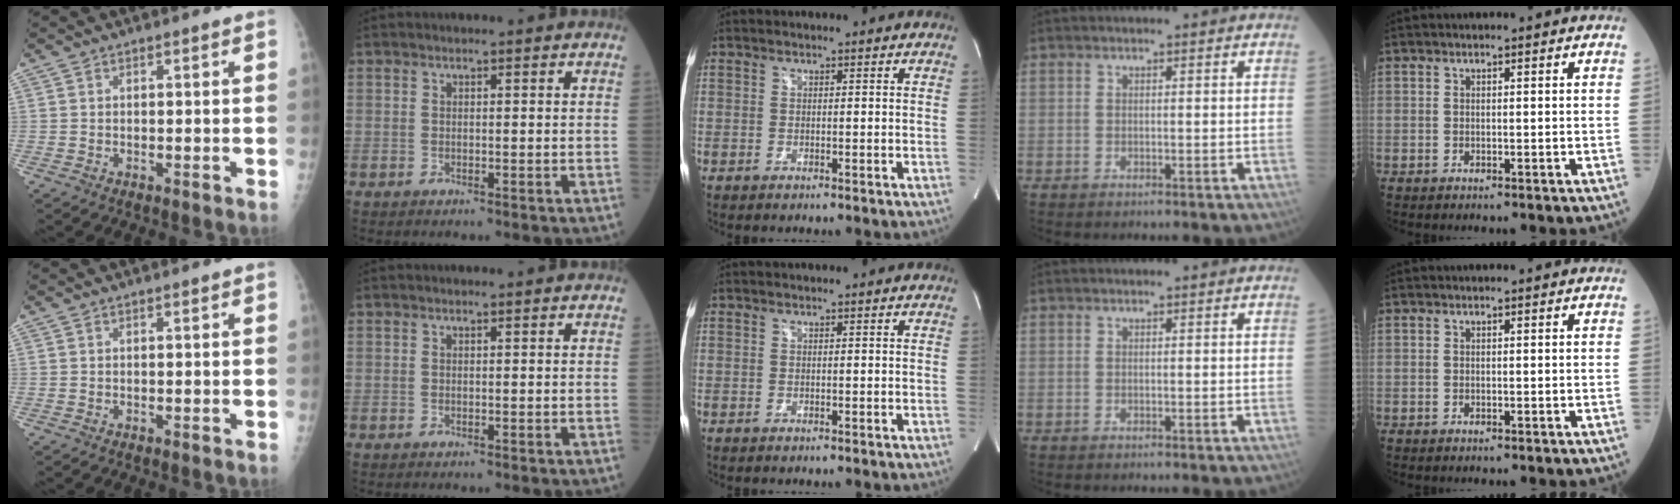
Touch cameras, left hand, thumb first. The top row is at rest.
{}